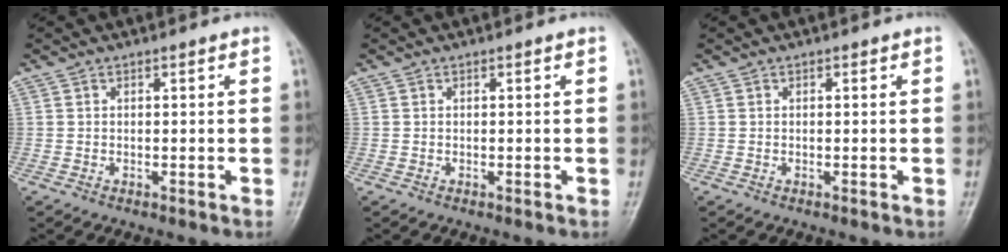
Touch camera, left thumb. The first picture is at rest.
{"total": 0.0}
{"total": 0.0}